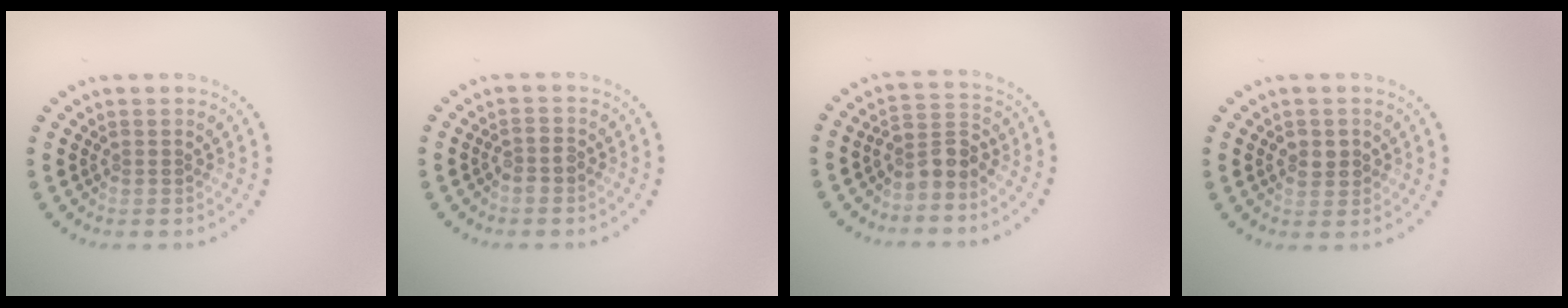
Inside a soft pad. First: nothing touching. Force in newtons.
{"total": 1.1, "press": 0.9, "slide": 0.6}
{"total": 2.6, "press": 2.0, "slide": 1.6}
{"total": 1.7, "press": 1.7, "slide": 0.3}